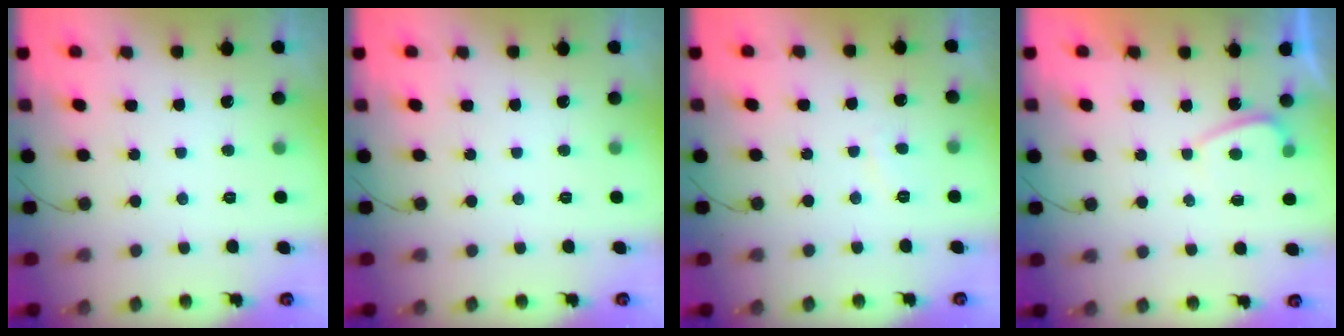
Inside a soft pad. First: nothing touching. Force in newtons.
{"total": 0.0}
{"total": 1.5, "press": 1.4, "slide": 0.6}
{"total": 1.1, "press": 1.0, "slide": 0.5}